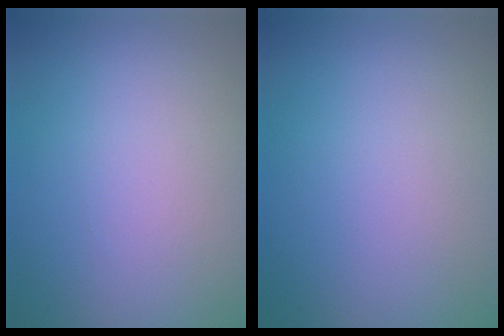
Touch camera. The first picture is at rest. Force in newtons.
{"total": 0.0}